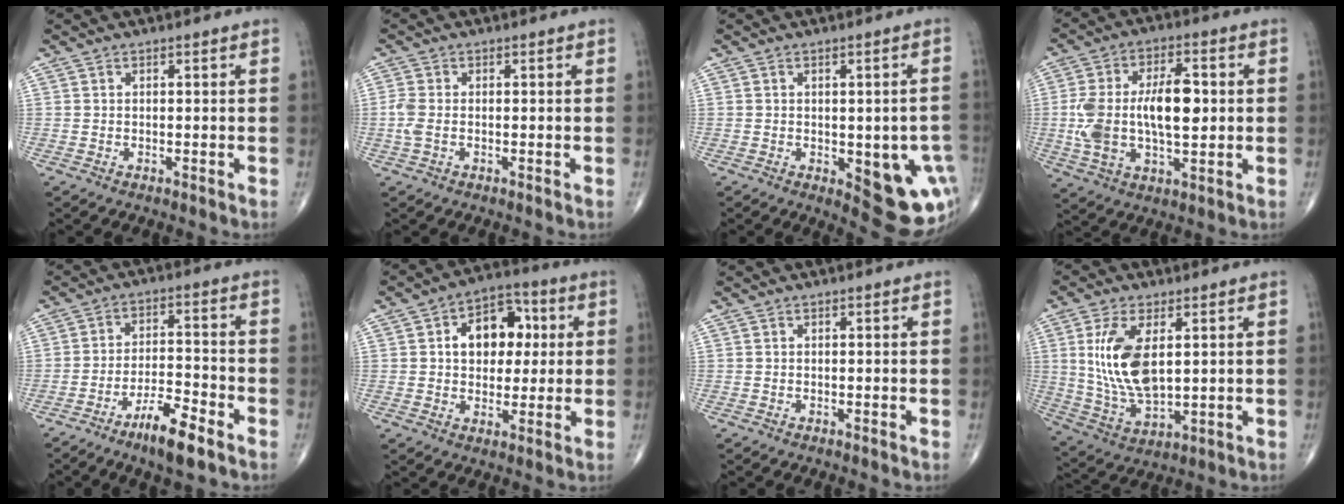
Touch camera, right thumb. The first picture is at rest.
{"total": 2.8, "force": [-0.5, 1.5, 2.3], "torque": [-0.073, 0.001, -0.012]}
{"total": 13.8, "force": [-3.3, 5.8, 12.1], "torque": [-0.116, -0.004, -0.020]}
{"total": 16.0, "force": [0.5, 7.9, 13.8], "torque": [-0.259, 0.014, 0.014]}
{"total": 8.8, "force": [-5.7, 1.8, 6.4], "torque": [-0.118, 0.029, -0.099]}
{"total": 11.9, "force": [2.3, 8.2, 8.3], "torque": [-0.083, 0.015, 0.030]}
{"total": 0.0}
{"total": 13.4, "force": [2.8, 6.5, 11.4], "torque": [-0.230, -0.019, 0.067]}